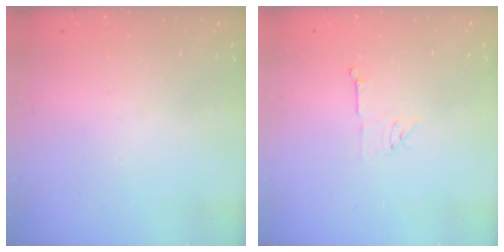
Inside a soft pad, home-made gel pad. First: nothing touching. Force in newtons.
{"total": 6.0, "press": 6.0, "slide": 0.5}